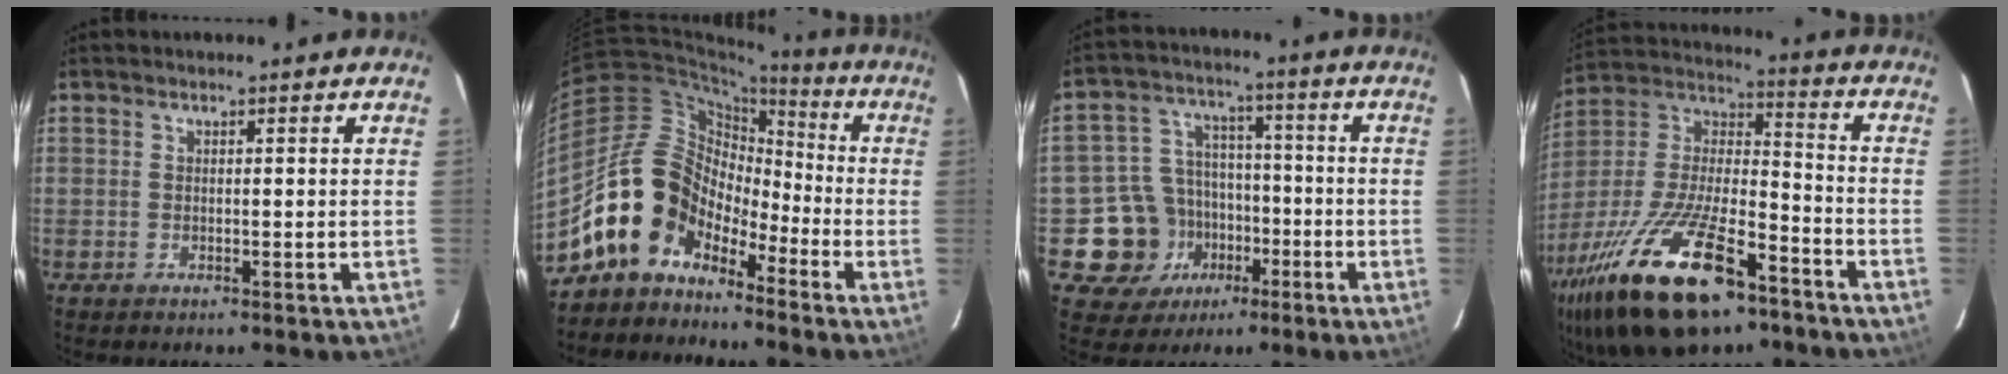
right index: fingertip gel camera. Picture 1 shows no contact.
{"total": 12.0, "force": [-8.5, 7.7, 3.9], "torque": [-0.068, 0.038, -0.167]}
{"total": 12.3, "force": [-5.2, 10.7, 3.0], "torque": [-0.081, 0.040, -0.065]}
{"total": 28.0, "force": [-16.9, 10.7, 19.5], "torque": [-0.389, -0.027, -0.287]}